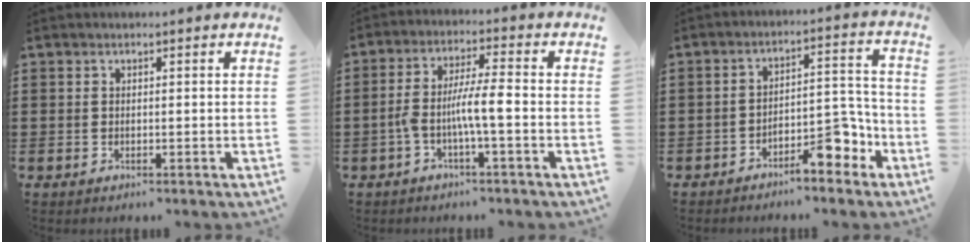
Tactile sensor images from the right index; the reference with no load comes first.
{"total": 6.2, "force": [-1.9, 0.8, 5.9], "torque": [-0.123, -0.003, -0.044]}
{"total": 7.4, "force": [-5.4, 2.0, 4.6], "torque": [-0.054, 0.008, -0.100]}